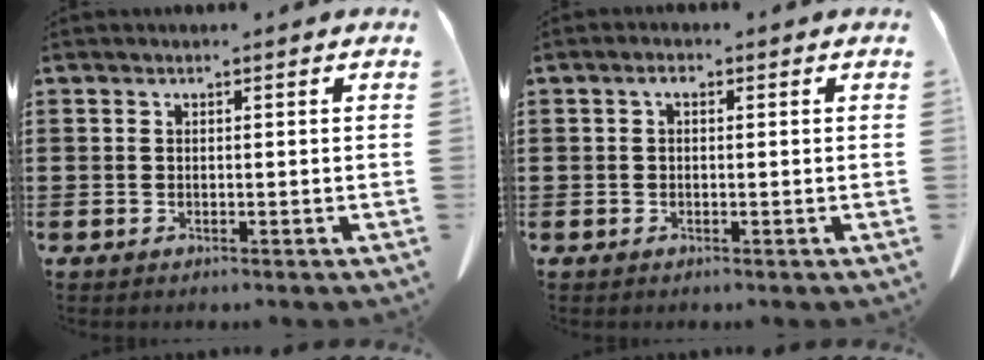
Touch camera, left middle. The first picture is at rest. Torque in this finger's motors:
{"motor_torque": [0.20, 0.16, 0.02, 0.01]}